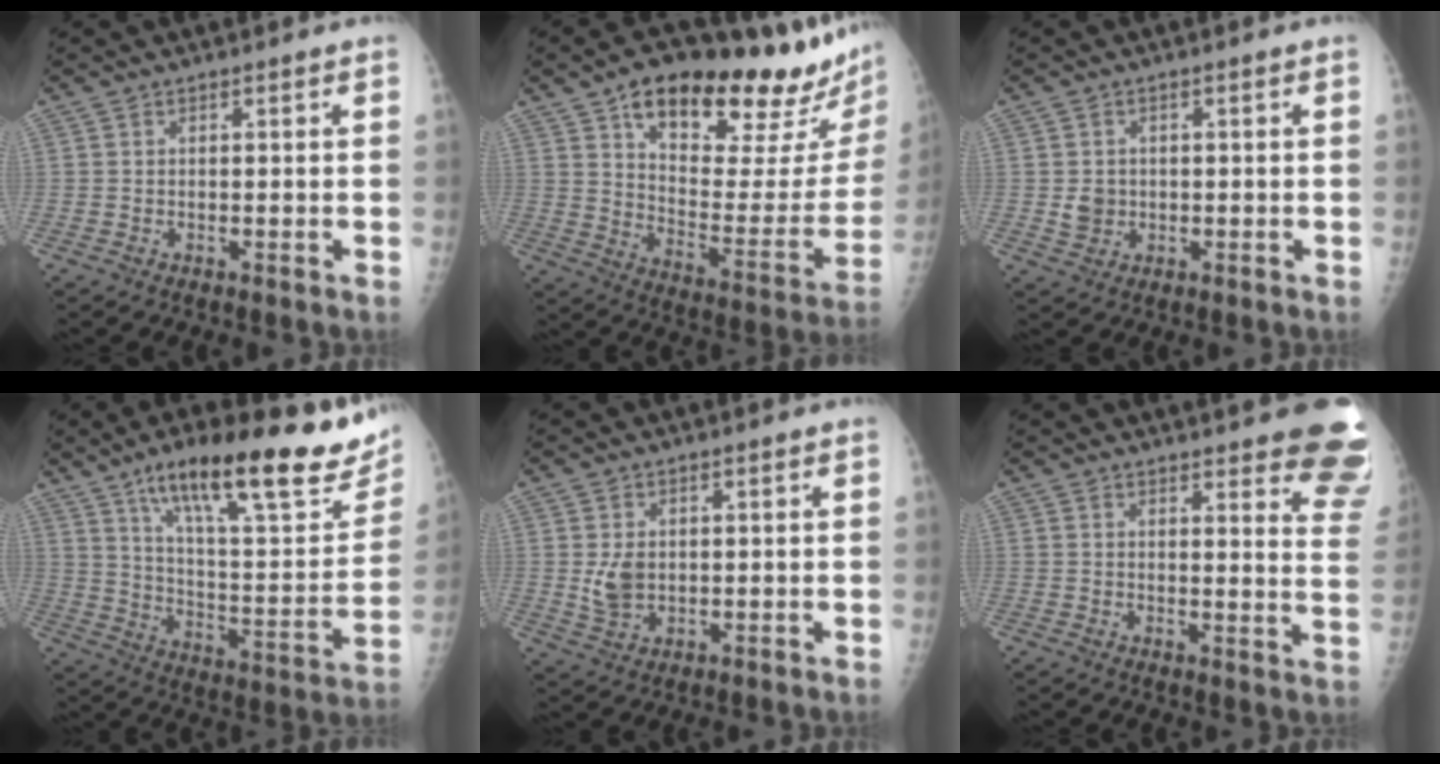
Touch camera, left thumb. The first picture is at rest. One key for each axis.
{"total": 29.8, "fx": 19.9, "fy": 9.5, "fz": 20.0, "tx": -0.254, "ty": -0.062, "tz": 0.289}
{"total": 3.2, "fx": -0.1, "fy": 2.9, "fz": 1.4, "tx": -0.010, "ty": 0.002, "tz": 0.004}
{"total": 29.9, "fx": 18.0, "fy": 8.2, "fz": 22.4, "tx": -0.295, "ty": -0.042, "tz": 0.283}
{"total": 4.9, "fx": 0.4, "fy": 3.6, "fz": 3.3, "tx": -0.050, "ty": -0.008, "tz": 0.017}
{"total": 15.4, "fx": 11.9, "fy": 3.6, "fz": 9.0, "tx": -0.074, "ty": -0.076, "tz": 0.117}